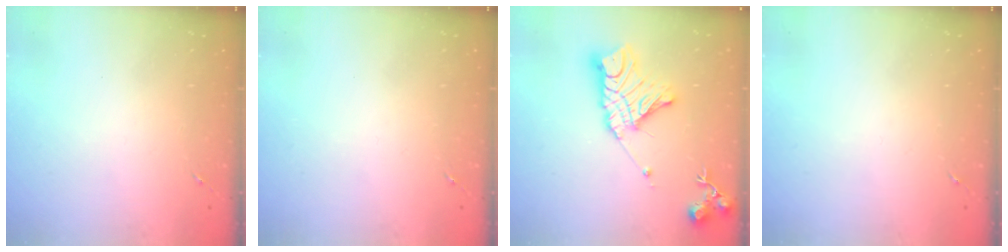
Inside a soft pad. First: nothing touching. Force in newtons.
{"total": 0.0}
{"total": 17.0, "press": 16.9, "slide": 1.3}
{"total": 0.0}